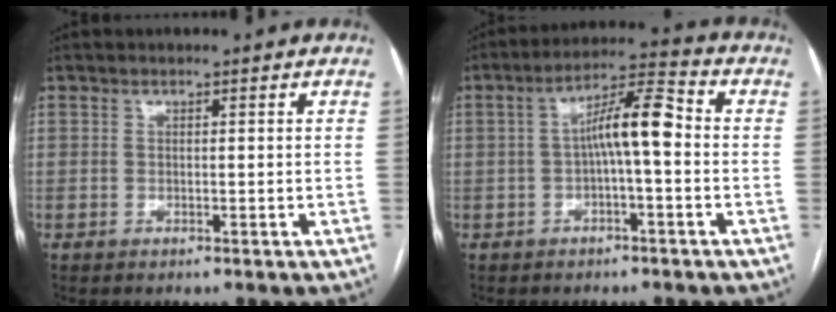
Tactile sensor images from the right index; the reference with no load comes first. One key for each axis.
{"total": 8.1, "fx": -0.3, "fy": 1.4, "fz": 7.9, "tx": -0.136, "ty": 0.030, "tz": -0.008}